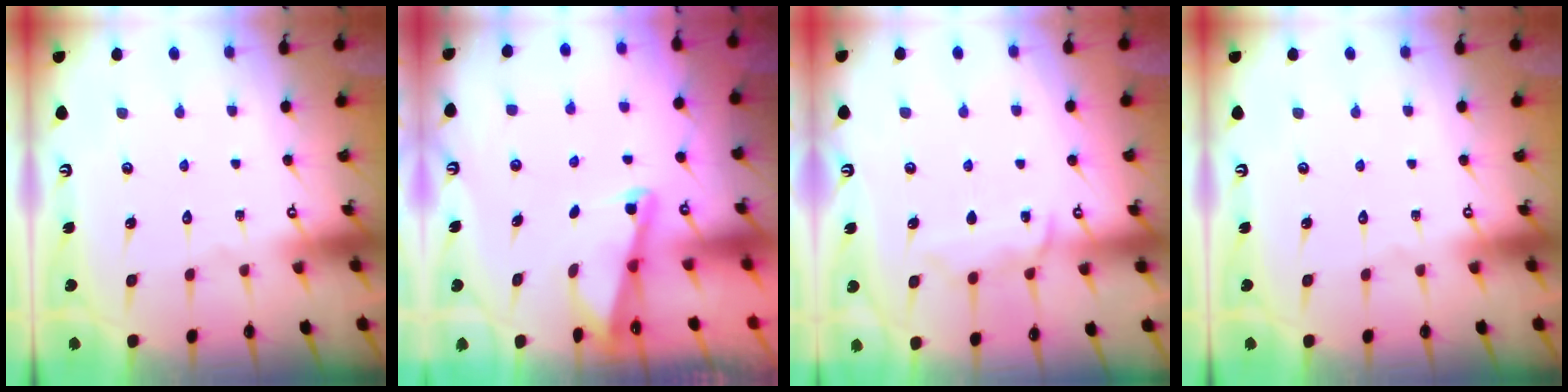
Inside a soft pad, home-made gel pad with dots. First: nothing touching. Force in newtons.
{"total": 1.9, "press": 1.9, "slide": 0.4}
{"total": 8.8, "press": 8.7, "slide": 1.0}
{"total": 0.0}